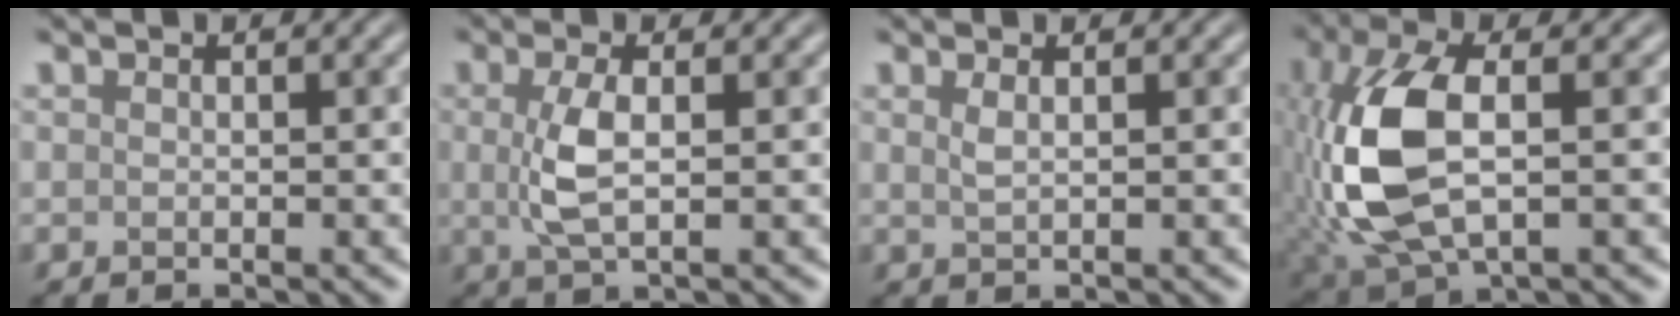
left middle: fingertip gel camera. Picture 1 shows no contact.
{"total": 3.3, "force": [0.2, 1.1, 3.1], "torque": [-0.073, -0.001, 0.003]}
{"total": 1.3, "force": [0.6, 0.5, 1.0], "torque": [-0.017, 0.002, 0.010]}
{"total": 9.8, "force": [-0.7, 5.1, 8.3], "torque": [-0.199, 0.002, -0.013]}